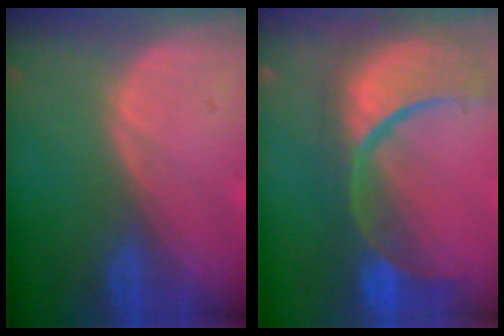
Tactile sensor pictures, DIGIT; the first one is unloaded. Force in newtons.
{"total": 13.7, "press": 10.9, "slide": 8.4}